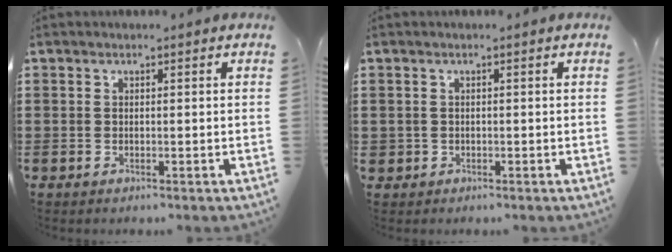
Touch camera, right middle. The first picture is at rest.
{"total": 0.7, "force": [-0.1, 0.7, 0.1], "torque": [-0.004, 0.006, -0.004]}